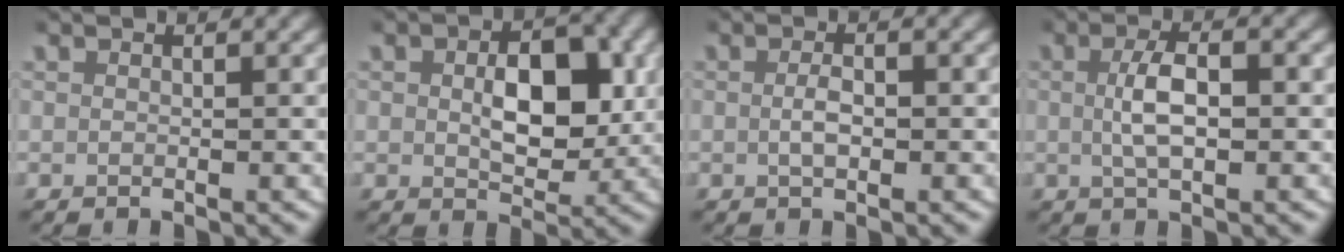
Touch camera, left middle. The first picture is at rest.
{"total": 6.0, "force": [0.7, 3.8, 4.6], "torque": [-0.074, -0.012, 0.016]}
{"total": 1.6, "force": [-0.2, 0.7, 1.4], "torque": [-0.029, -0.002, -0.004]}
{"total": 3.2, "force": [0.1, 1.1, 3.0], "torque": [-0.057, 0.002, 0.001]}